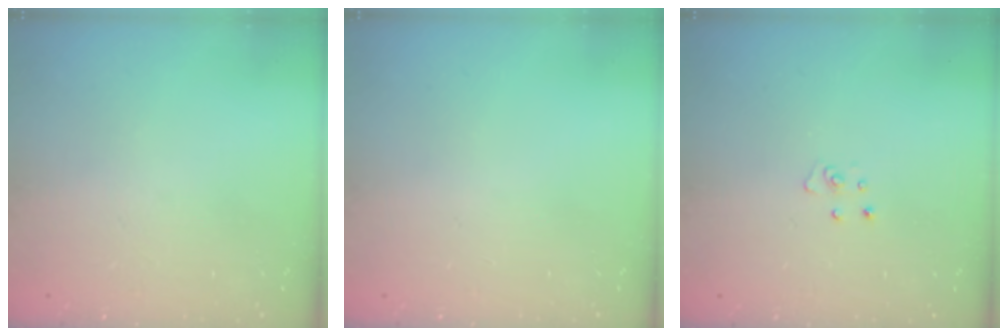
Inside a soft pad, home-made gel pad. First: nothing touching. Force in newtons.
{"total": 0.0}
{"total": 3.9, "press": 3.9, "slide": 0.3}